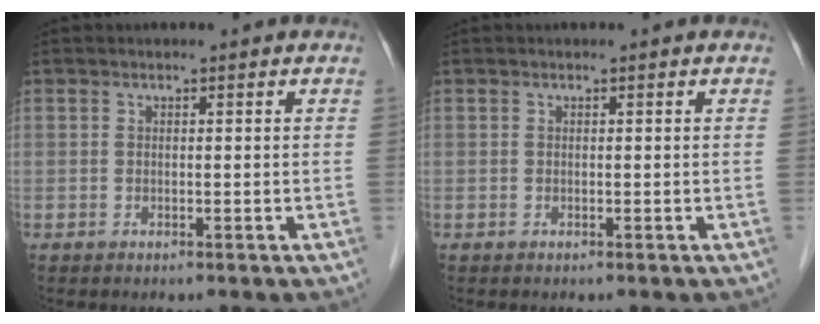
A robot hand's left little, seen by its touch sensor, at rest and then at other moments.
{"total": 0.0}